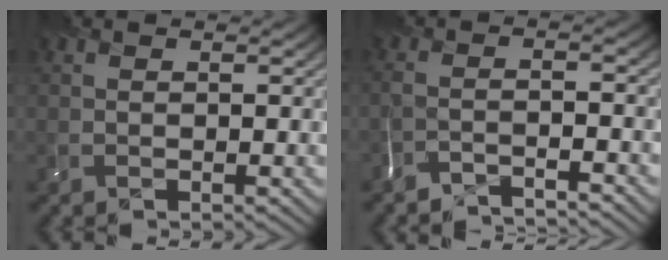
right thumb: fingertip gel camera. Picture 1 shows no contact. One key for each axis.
{"total": 3.9, "fx": -3.8, "fy": -0.5, "fz": 0.4, "tx": 0.014, "ty": -0.003, "tz": -0.077}